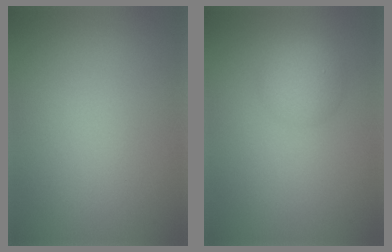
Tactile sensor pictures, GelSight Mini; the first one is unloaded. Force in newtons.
{"total": 2.9, "press": 2.9, "slide": 0.1}